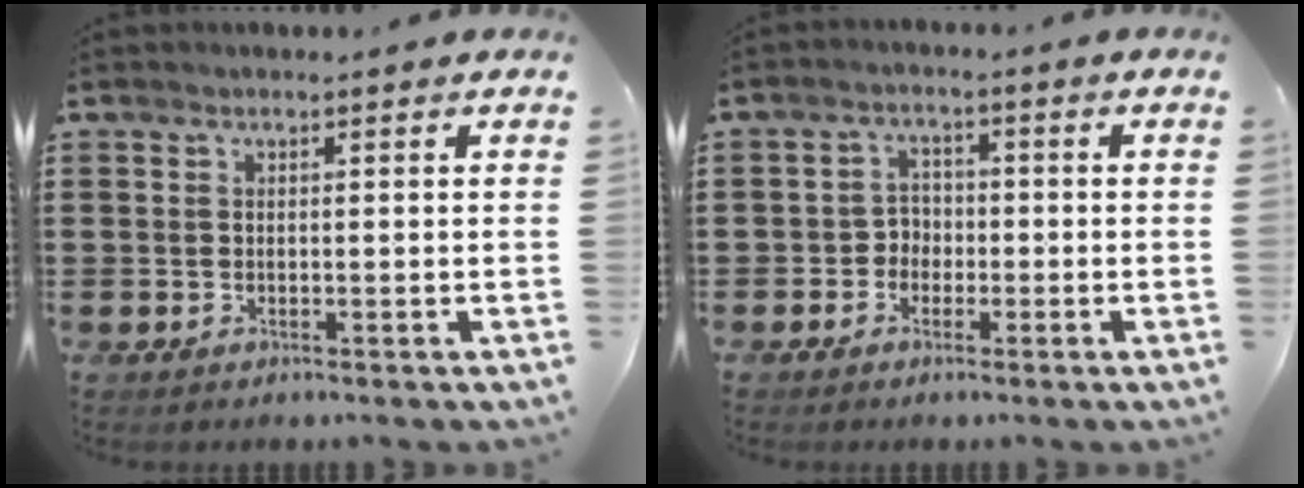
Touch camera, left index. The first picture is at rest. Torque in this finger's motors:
{"motor_torque": [0.03, 0.03, 0.02, 0.00]}